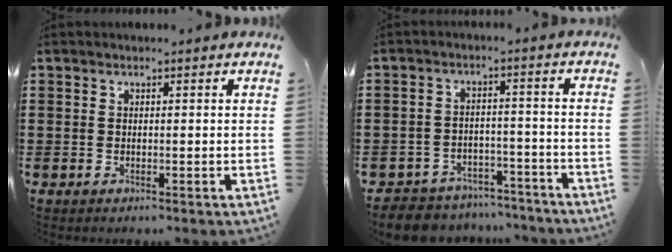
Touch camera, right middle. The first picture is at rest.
{"total": 5.4, "force": [-5.3, 1.1, 0.1], "torque": [-0.009, 0.011, -0.109]}